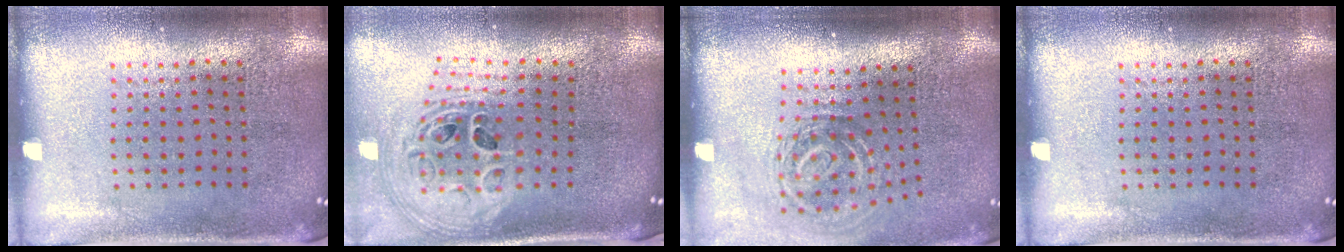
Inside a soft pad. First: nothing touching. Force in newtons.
{"total": 2.1, "press": 1.4, "slide": 1.5}
{"total": 1.9, "press": 1.2, "slide": 1.4}
{"total": 0.0}